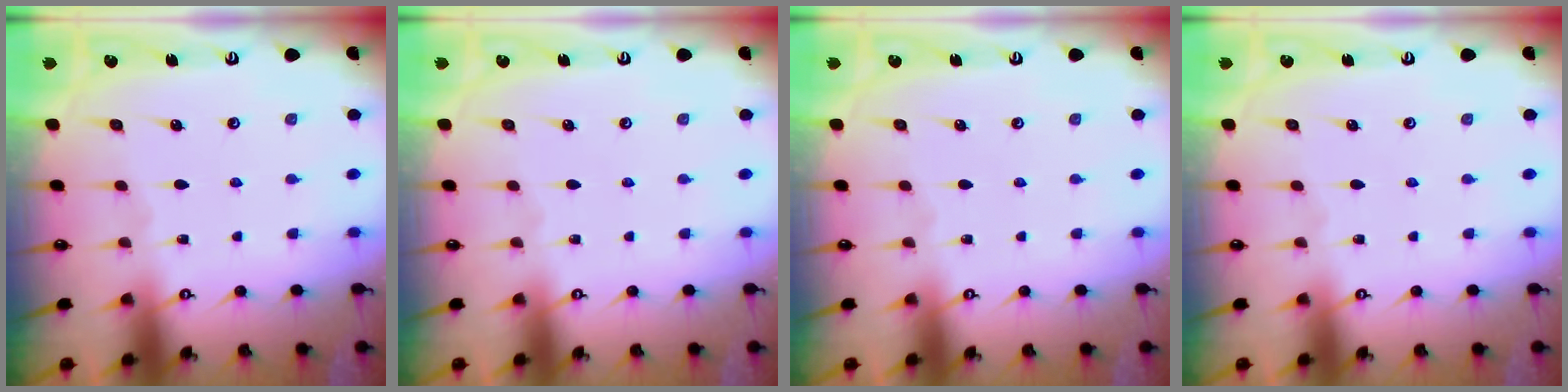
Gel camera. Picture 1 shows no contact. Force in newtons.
{"total": 0.0}
{"total": 0.0}
{"total": 0.0}